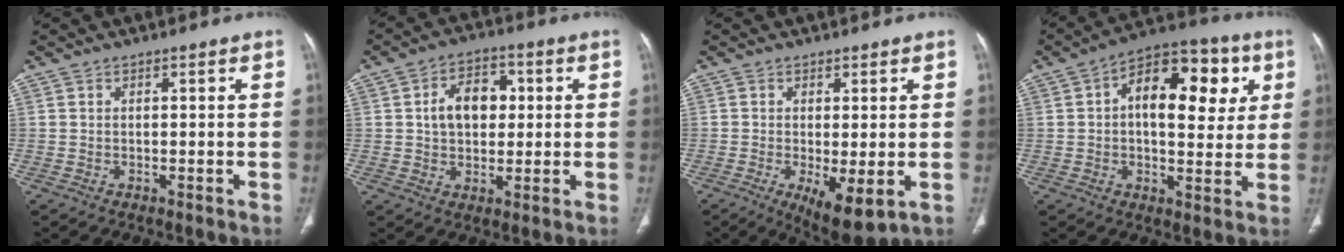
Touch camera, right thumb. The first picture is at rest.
{"total": 9.2, "force": [1.4, 6.4, 6.5], "torque": [-0.079, 0.012, 0.021]}
{"total": 7.8, "force": [-2.0, 2.6, 7.1], "torque": [-0.114, -0.023, -0.024]}
{"total": 17.0, "force": [4.0, 9.1, 13.8], "torque": [-0.157, 0.015, 0.049]}